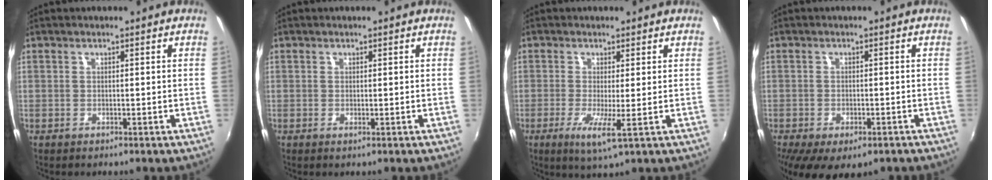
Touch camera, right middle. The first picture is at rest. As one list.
[{"total": 0.0}, {"total": 4.8, "force": [-1.1, -0.1, 4.7], "torque": [-0.099, -0.015, -0.023]}, {"total": 9.8, "force": [-6.0, 4.7, 6.1], "torque": [-0.132, -0.037, -0.086]}]